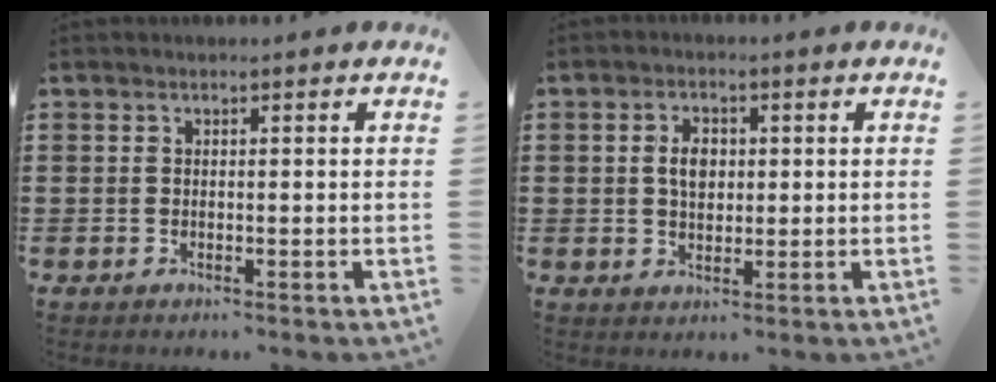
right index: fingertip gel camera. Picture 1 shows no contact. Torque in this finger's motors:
{"motor_torque": [0.51, 0.46, 0.25, 0.10]}